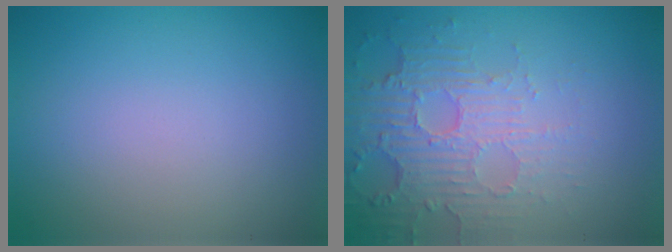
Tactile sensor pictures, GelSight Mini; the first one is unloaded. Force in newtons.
{"total": 5.5, "press": 3.5, "slide": 4.2}